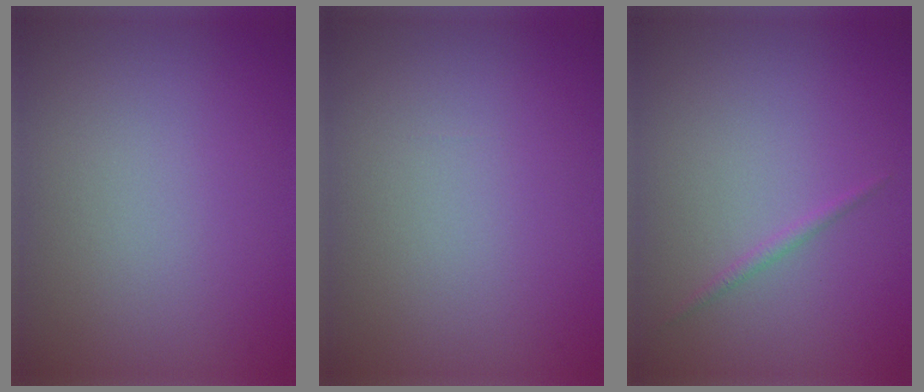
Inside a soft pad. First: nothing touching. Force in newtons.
{"total": 0.0}
{"total": 0.7, "press": 0.7, "slide": 0.0}